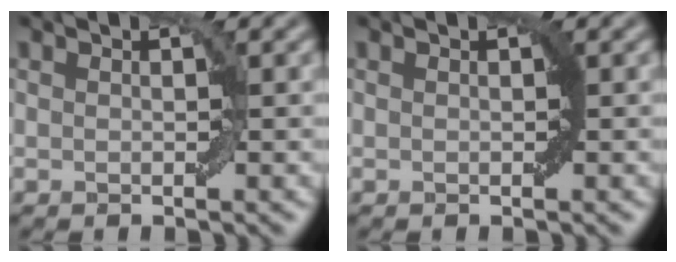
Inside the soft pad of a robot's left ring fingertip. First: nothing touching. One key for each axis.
{"total": 0.0}